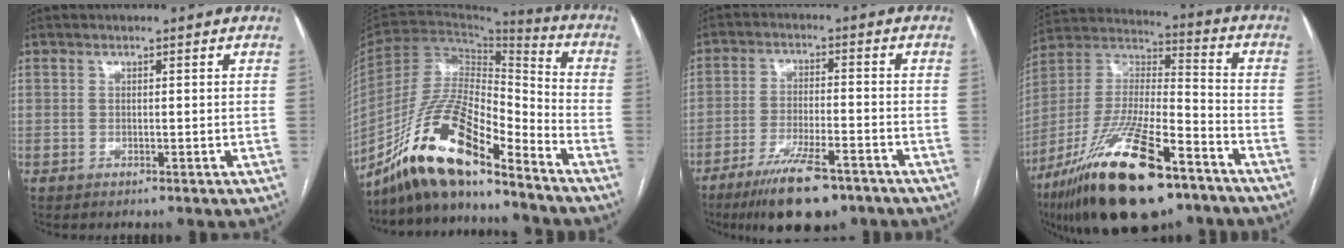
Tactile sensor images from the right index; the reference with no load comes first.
{"total": 17.4, "force": [-13.3, 3.5, 10.8], "torque": [-0.203, 0.008, -0.241]}
{"total": 11.6, "force": [-8.3, 2.5, 7.8], "torque": [-0.137, -0.022, -0.135]}
{"total": 25.2, "force": [-15.6, 6.7, 18.5], "torque": [-0.362, -0.024, -0.271]}